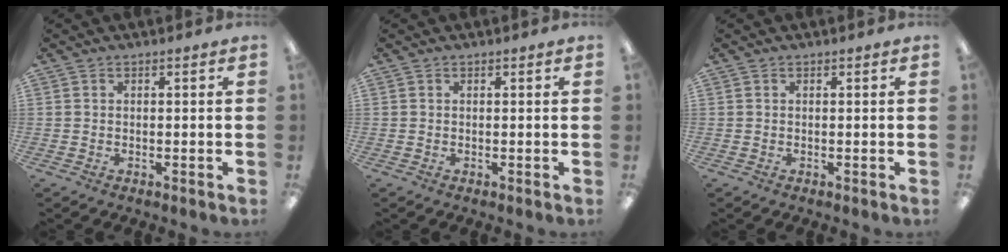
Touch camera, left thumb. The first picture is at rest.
{"total": 0.0}
{"total": 0.0}